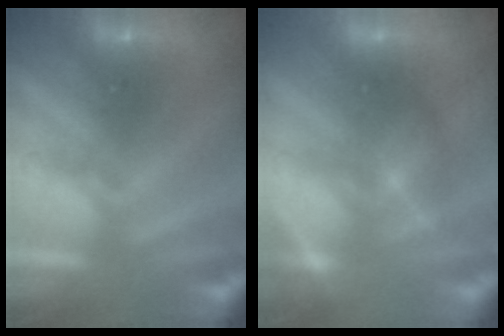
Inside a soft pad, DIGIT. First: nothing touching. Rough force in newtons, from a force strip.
{"total": 3.9}